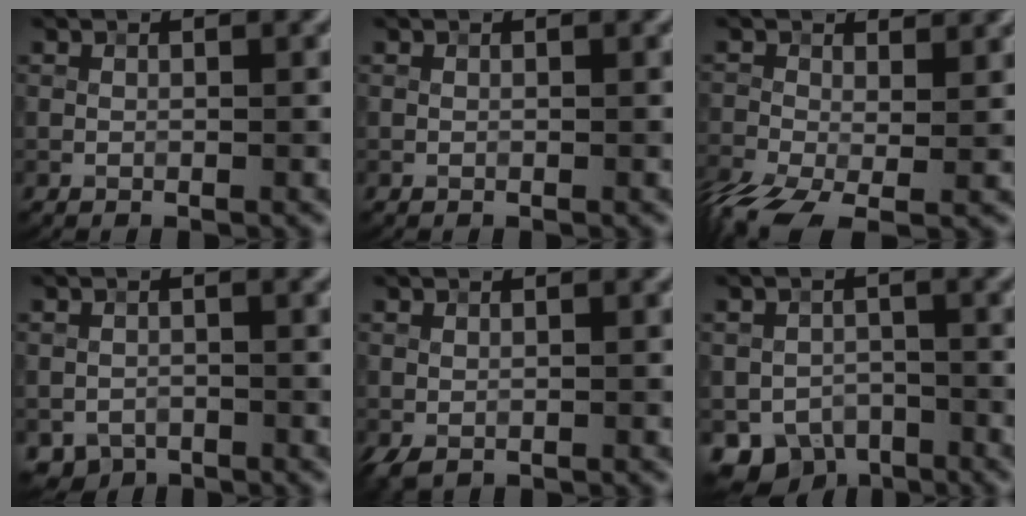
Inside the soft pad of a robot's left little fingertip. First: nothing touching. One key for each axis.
{"total": 0.0}
{"total": 6.0, "fx": -2.7, "fy": 2.9, "fz": 4.5, "tx": -0.105, "ty": -0.013, "tz": -0.062}
{"total": 1.7, "fx": -0.9, "fy": 1.4, "fz": 0.3, "tx": -0.006, "ty": -0.006, "tz": -0.017}
{"total": 0.9, "fx": -0.1, "fy": 0.7, "fz": 0.6, "tx": -0.019, "ty": -0.004, "tz": -0.001}
{"total": 5.2, "fx": -3.1, "fy": 3.7, "fz": 1.7, "tx": -0.025, "ty": -0.013, "tz": -0.050}